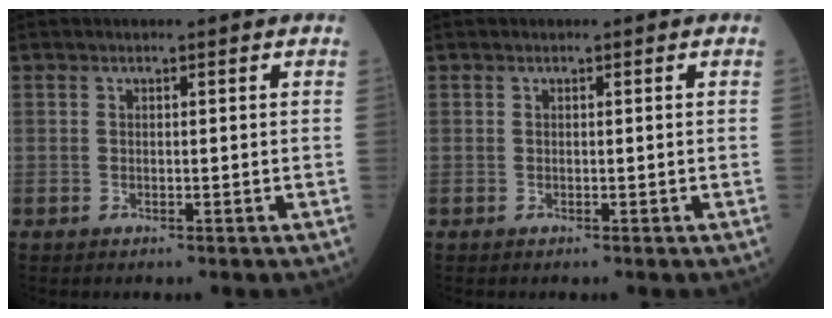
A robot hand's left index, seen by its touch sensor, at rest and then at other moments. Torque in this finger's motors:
{"motor_torque": [0.00, 0.00, 0.00, 0.00]}